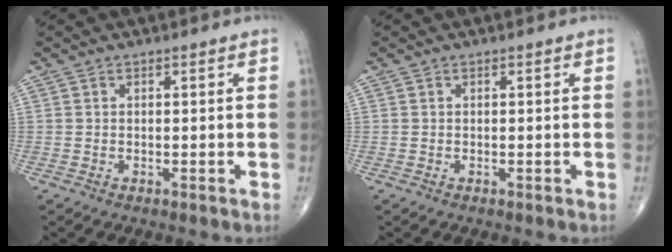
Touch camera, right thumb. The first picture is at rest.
{"total": 0.0}